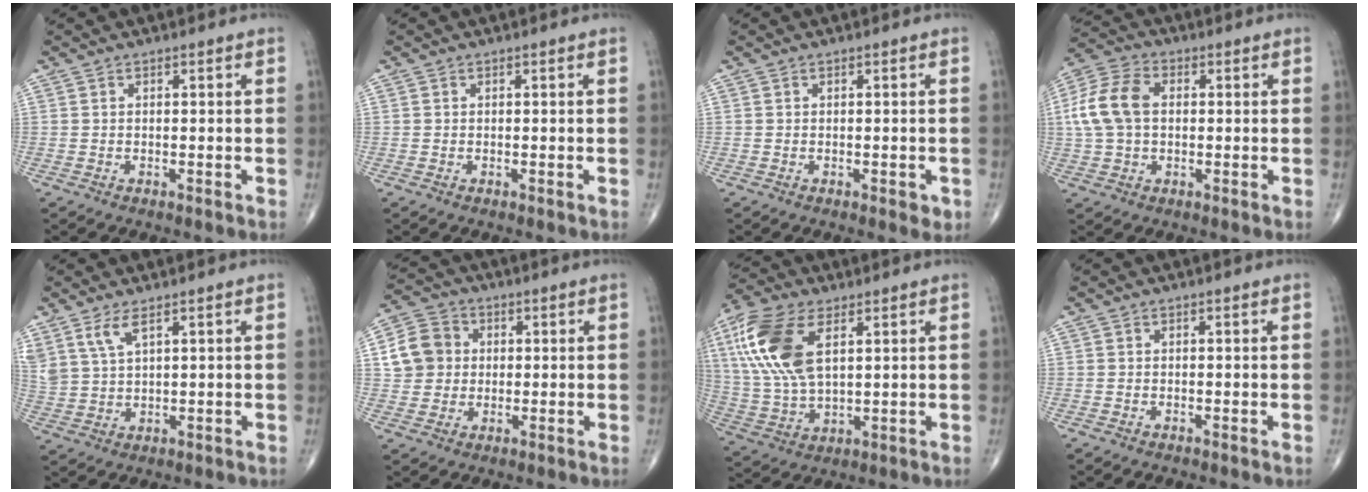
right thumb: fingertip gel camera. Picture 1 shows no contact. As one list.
[{"total": 0.0}, {"total": 1.6, "force": [-0.5, 0.9, 1.2], "torque": [-0.009, -0.001, -0.006]}, {"total": 10.8, "force": [0.9, 7.2, 7.9], "torque": [-0.167, 0.025, 0.014]}, {"total": 5.5, "force": [3.5, 1.8, 3.8], "torque": [-0.085, -0.010, 0.079]}, {"total": 8.4, "force": [1.1, 7.6, 3.4], "torque": [-0.044, 0.009, 0.012]}, {"total": 16.9, "force": [5.9, 8.6, 13.3], "torque": [-0.287, -0.007, 0.115]}, {"total": 0.0}]